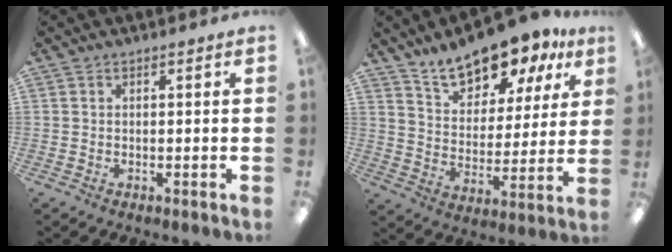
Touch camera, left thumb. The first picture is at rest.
{"total": 14.1, "force": [12.1, 5.5, 4.6], "torque": [-0.083, -0.083, 0.221]}